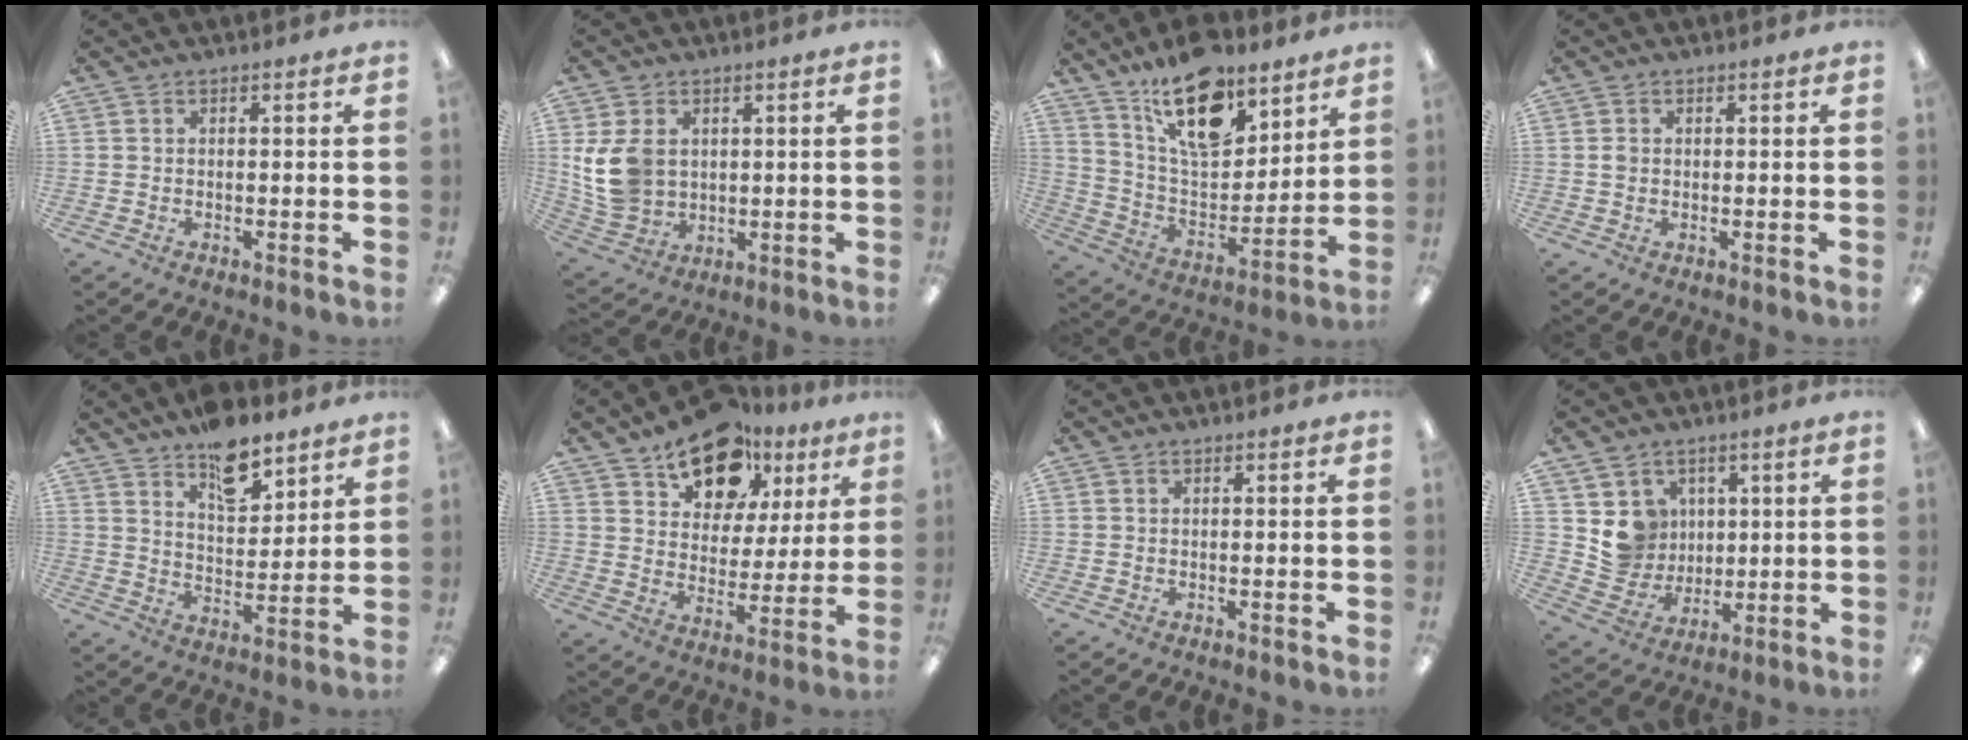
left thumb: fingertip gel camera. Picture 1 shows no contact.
{"total": 10.3, "force": [2.5, 8.1, 5.8], "torque": [-0.135, 0.006, 0.048]}
{"total": 19.5, "force": [13.0, 9.2, 11.2], "torque": [-0.183, -0.073, 0.227]}
{"total": 1.1, "force": [0.2, 1.0, 0.5], "torque": [-0.011, 0.005, 0.002]}
{"total": 11.7, "force": [8.9, 5.3, 5.4], "torque": [-0.069, -0.054, 0.156]}
{"total": 16.6, "force": [11.5, 9.8, 7.0], "torque": [-0.104, -0.066, 0.205]}
{"total": 0.0}
{"total": 8.9, "force": [3.8, 8.0, 0.8], "torque": [-0.023, -0.019, 0.081]}